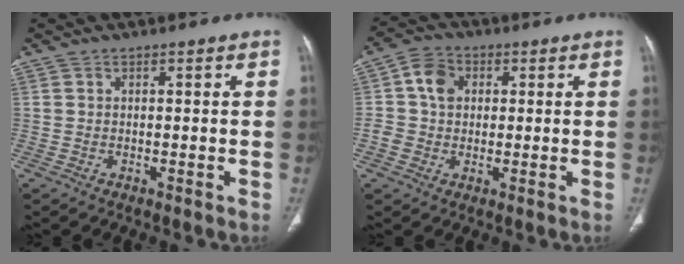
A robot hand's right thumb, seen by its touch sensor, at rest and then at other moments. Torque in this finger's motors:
{"motor_torque": [1.11, 0.93, 0.30, -0.53, 0.05]}